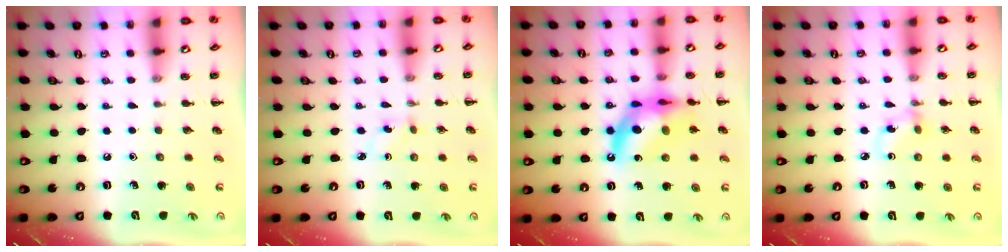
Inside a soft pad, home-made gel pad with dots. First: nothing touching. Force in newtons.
{"total": 1.5, "press": 1.4, "slide": 0.7}
{"total": 14.8, "press": 14.3, "slide": 3.8}
{"total": 2.8, "press": 2.6, "slide": 1.0}